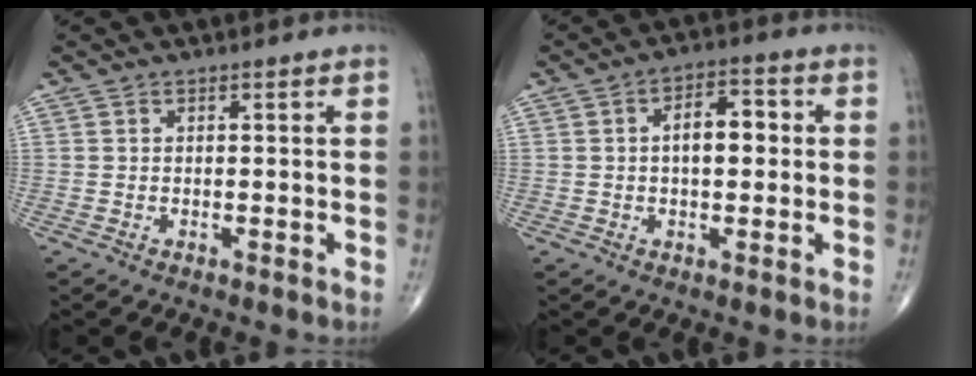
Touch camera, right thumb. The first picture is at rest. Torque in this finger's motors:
{"motor_torque": [1.02, 2.69, 0.99, 0.21, 0.07]}